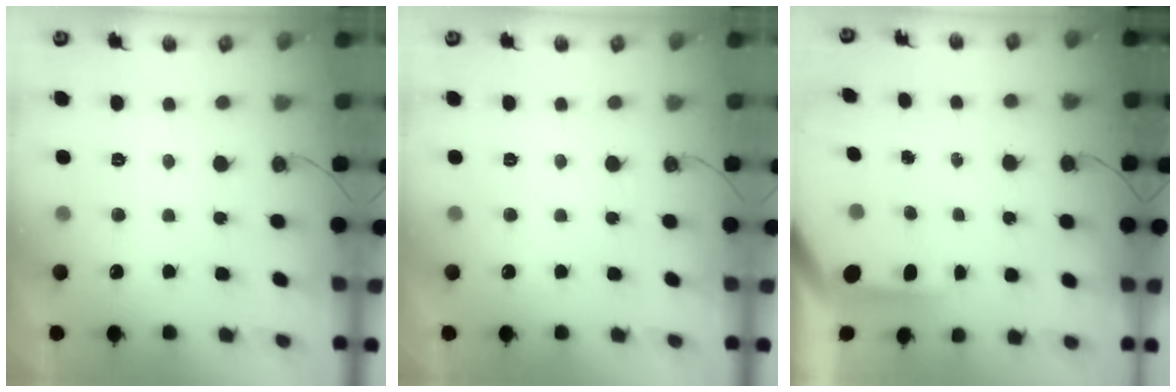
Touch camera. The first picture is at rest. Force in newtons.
{"total": 0.0}
{"total": 5.5, "press": 5.5, "slide": 0.6}